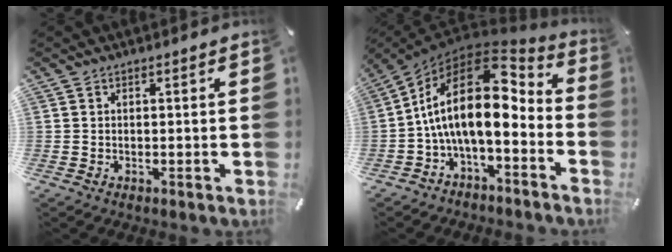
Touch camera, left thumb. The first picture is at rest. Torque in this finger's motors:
{"motor_torque": [0.68, 3.84, 2.77, 0.00, 0.35]}